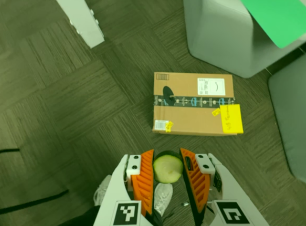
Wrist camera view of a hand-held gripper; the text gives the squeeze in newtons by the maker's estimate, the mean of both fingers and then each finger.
{"total": 11.1, "left": 12.2, "right": 10.0}